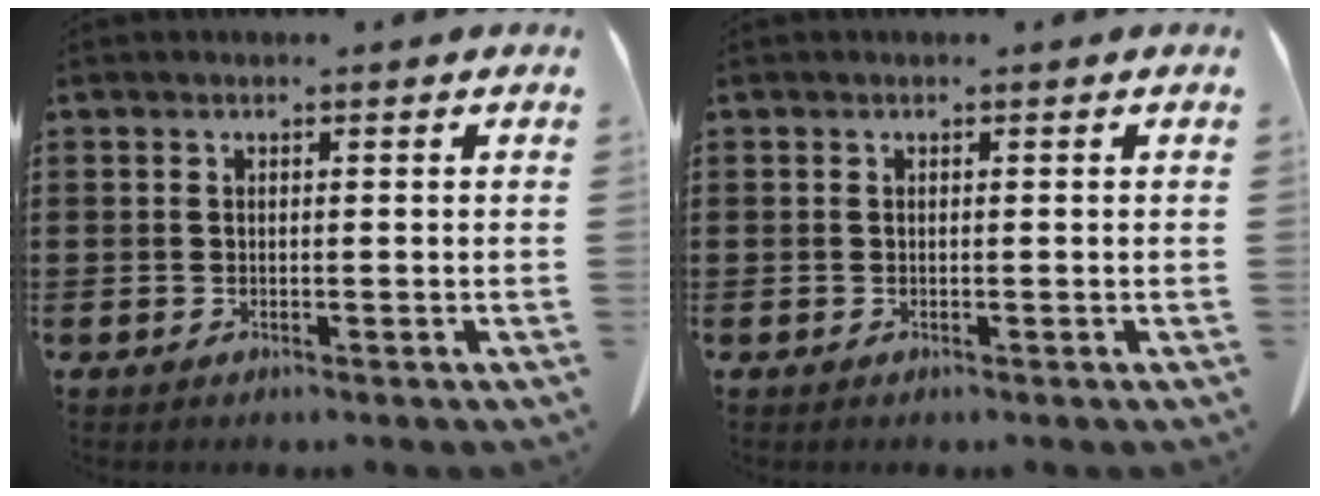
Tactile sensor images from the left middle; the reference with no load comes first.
{"total": 0.0}